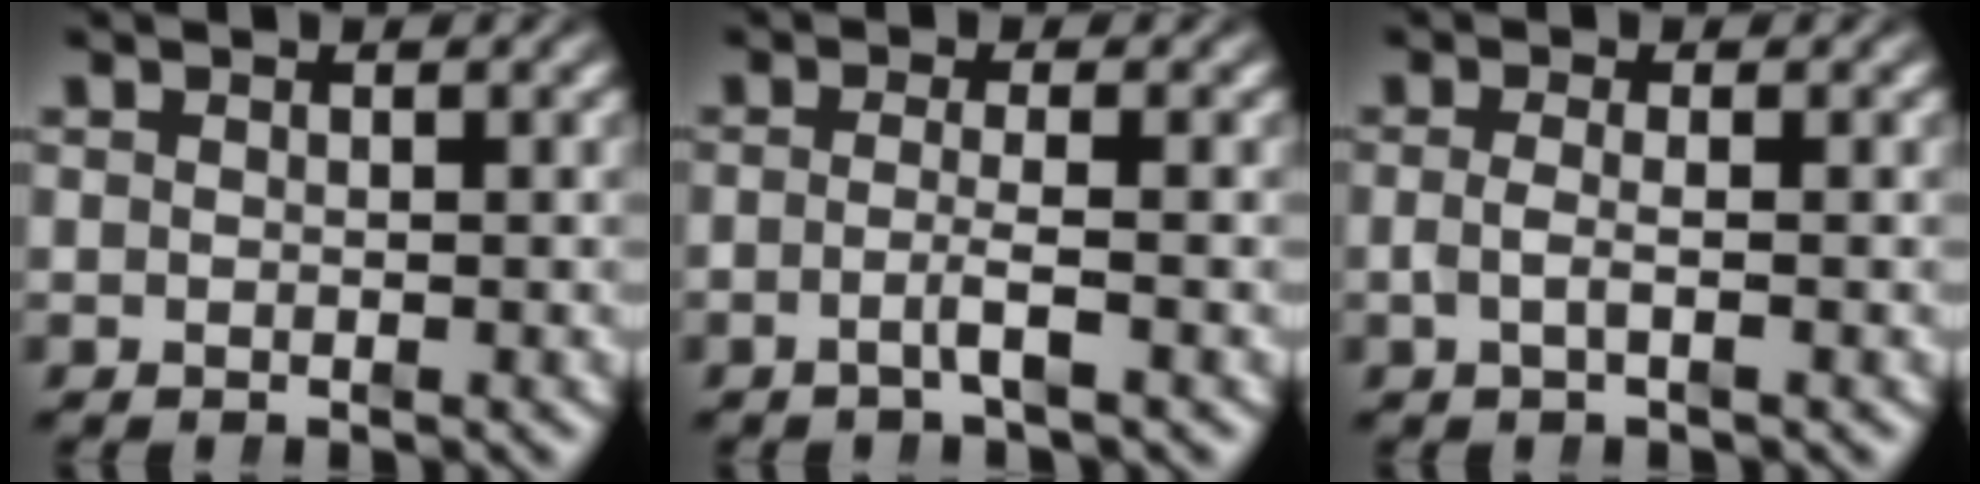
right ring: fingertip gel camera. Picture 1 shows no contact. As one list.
[{"total": 2.2, "force": [-1.3, -0.2, 1.8], "torque": [-0.039, -0.012, -0.021]}, {"total": 1.7, "force": [-0.7, 0.1, 1.5], "torque": [-0.038, -0.013, -0.008]}]